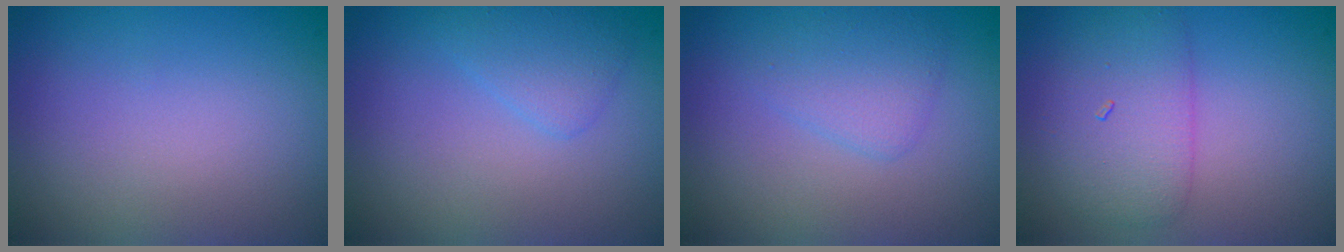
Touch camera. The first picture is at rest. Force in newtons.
{"total": 1.9, "press": 1.9, "slide": 0.0}
{"total": 2.1, "press": 2.1, "slide": 0.0}
{"total": 3.5, "press": 3.5, "slide": 0.1}